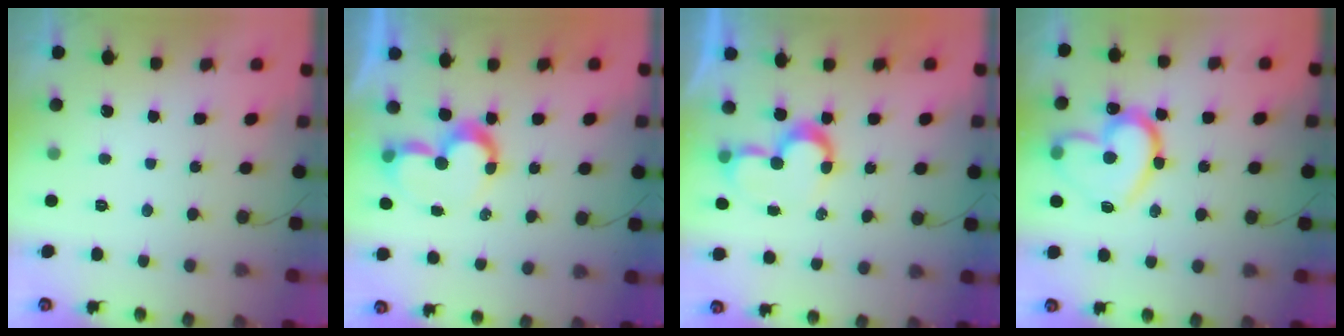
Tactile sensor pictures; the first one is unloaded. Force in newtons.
{"total": 8.5, "press": 8.5, "slide": 0.5}
{"total": 7.9, "press": 7.9, "slide": 0.2}
{"total": 19.6, "press": 19.5, "slide": 2.0}